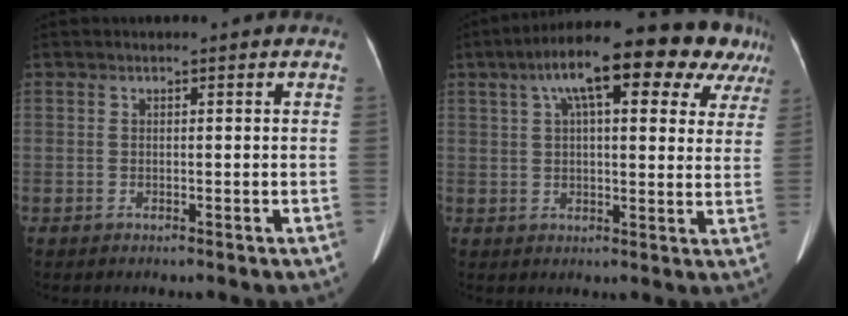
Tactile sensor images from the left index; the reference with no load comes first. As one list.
[{"total": 19.7, "force": [11.3, 6.1, 15.0], "torque": [-0.230, 0.063, 0.151]}]